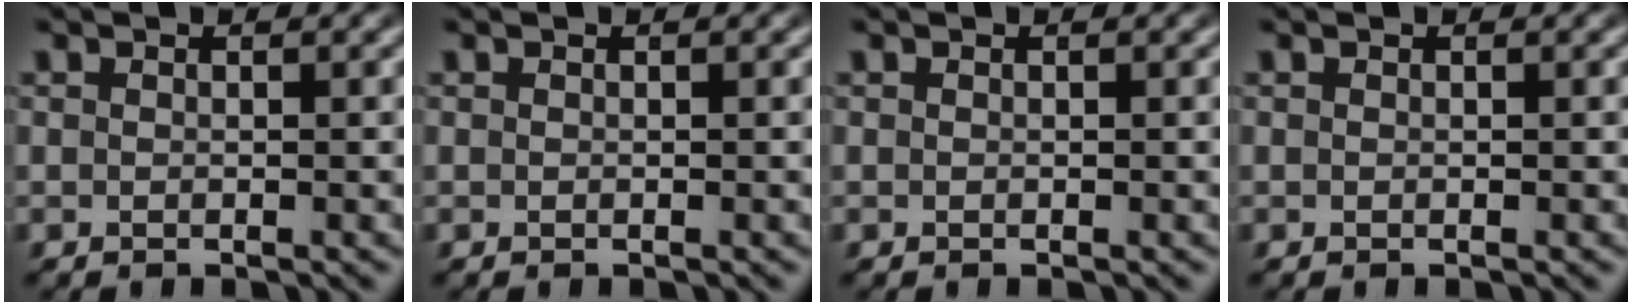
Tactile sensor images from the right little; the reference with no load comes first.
{"total": 0.0}
{"total": 0.0}
{"total": 0.0}